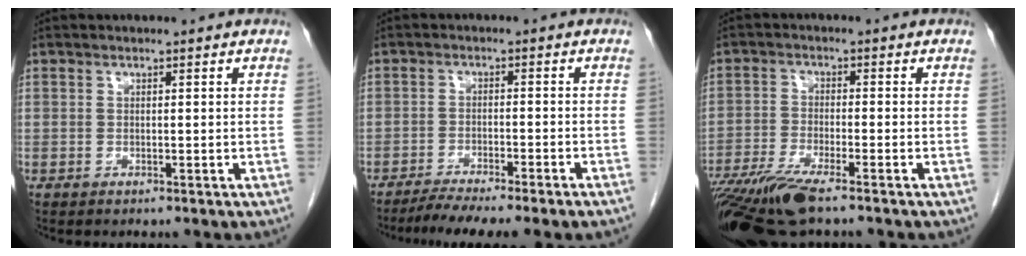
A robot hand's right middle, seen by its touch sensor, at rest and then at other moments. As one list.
[{"total": 8.3, "force": [-7.1, -1.0, 4.3], "torque": [-0.046, -0.018, -0.109]}, {"total": 11.0, "force": [-8.2, 1.3, 7.2], "torque": [-0.132, -0.023, -0.144]}]